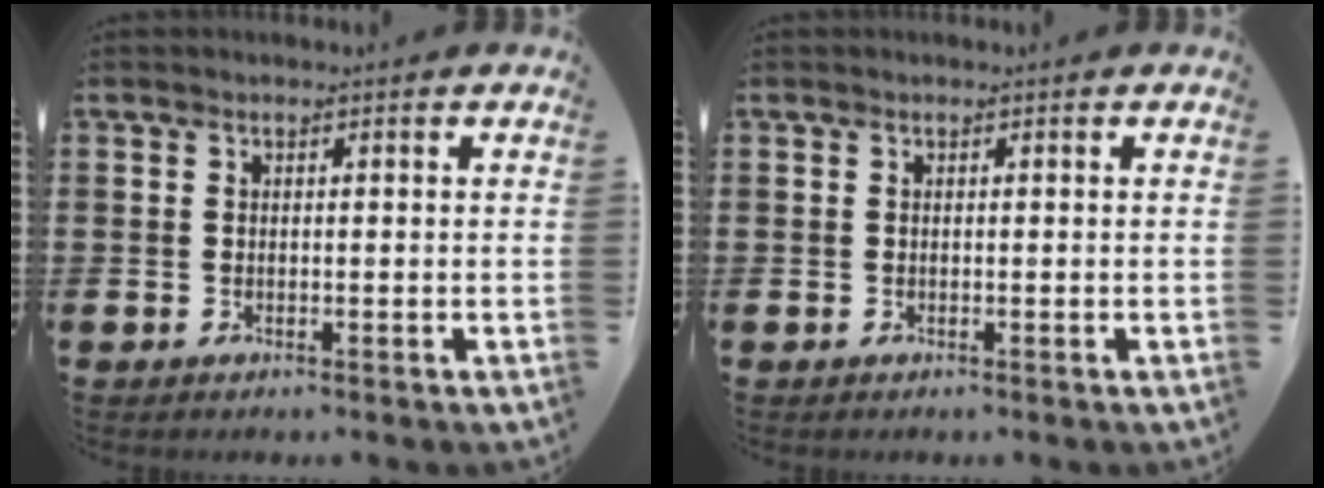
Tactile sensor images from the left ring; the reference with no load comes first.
{"total": 0.0}